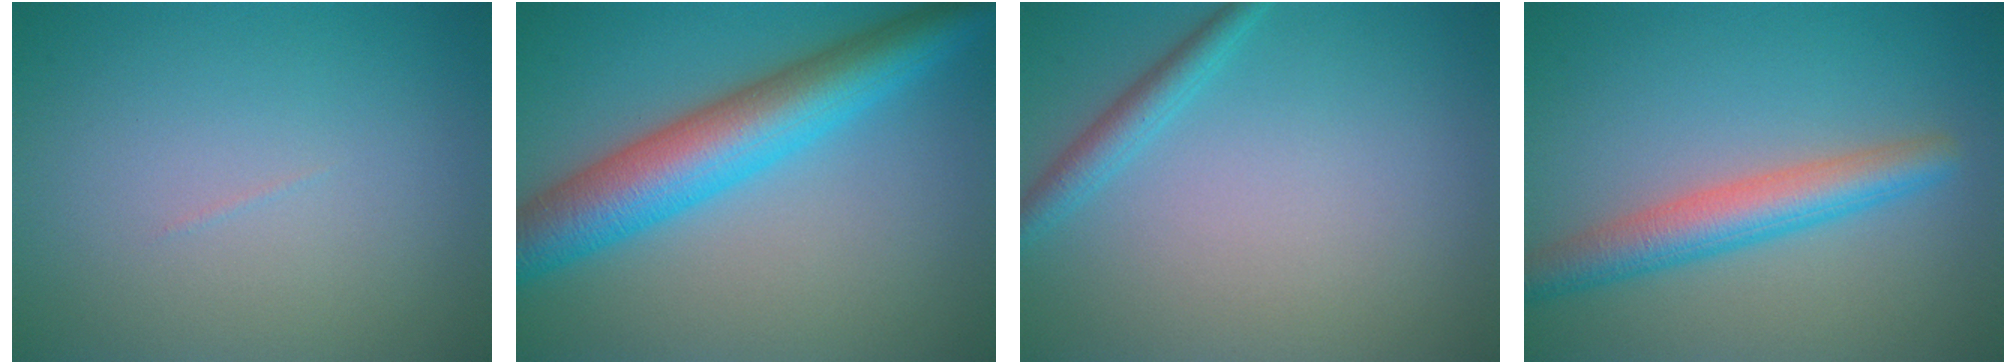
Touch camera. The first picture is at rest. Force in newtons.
{"total": 8.5, "press": 8.5, "slide": 0.2}
{"total": 2.0, "press": 2.0, "slide": 0.1}
{"total": 4.5, "press": 4.5, "slide": 0.2}